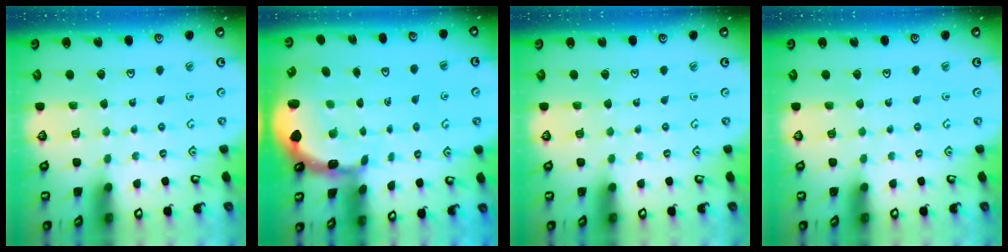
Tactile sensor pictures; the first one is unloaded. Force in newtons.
{"total": 2.2, "press": 2.0, "slide": 1.0}
{"total": 0.0}
{"total": 0.0}